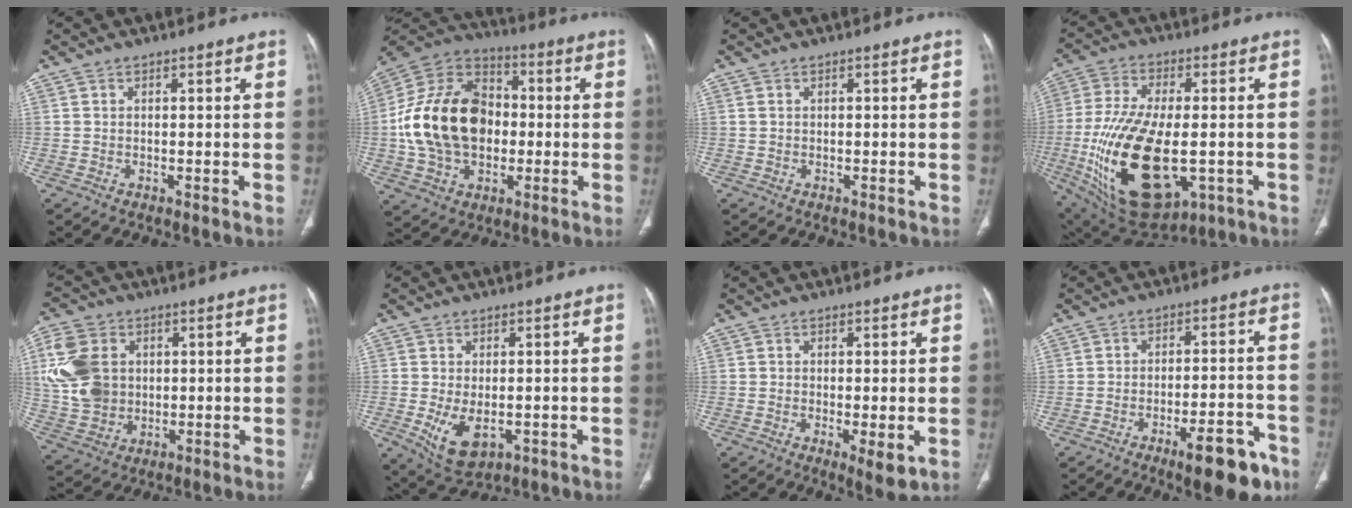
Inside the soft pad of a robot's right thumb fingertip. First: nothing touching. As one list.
[{"total": 22.5, "force": [-0.8, 16.1, 15.8], "torque": [-0.280, 0.027, -0.011]}, {"total": 0.5, "force": [0.2, 0.4, 0.3], "torque": [-0.006, 0.006, 0.007]}, {"total": 25.3, "force": [-5.5, 12.9, 21.1], "torque": [-0.438, -0.021, -0.068]}, {"total": 13.7, "force": [2.4, 10.8, 8.0], "torque": [-0.153, 0.003, 0.053]}, {"total": 7.7, "force": [-1.9, 4.5, 6.0], "torque": [-0.103, -0.010, -0.016]}, {"total": 4.9, "force": [-1.3, 1.4, 4.5], "torque": [-0.076, -0.015, -0.021]}, {"total": 11.6, "force": [-6.9, 3.7, 8.6], "torque": [-0.102, 0.043, -0.094]}]